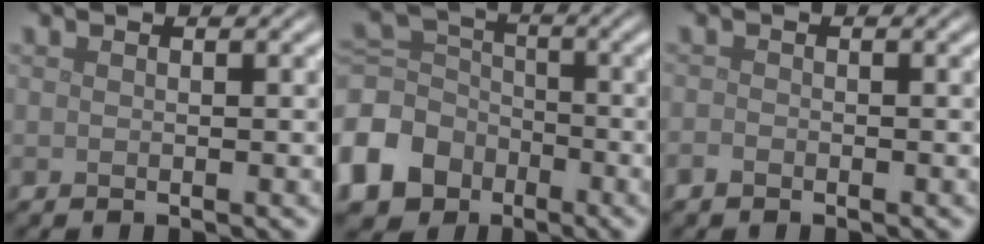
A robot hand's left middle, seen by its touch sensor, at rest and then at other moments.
{"total": 9.0, "force": [-4.4, 7.1, 3.4], "torque": [-0.105, -0.011, -0.104]}
{"total": 0.8, "force": [-0.6, 0.5, 0.3], "torque": [-0.004, -0.002, -0.013]}